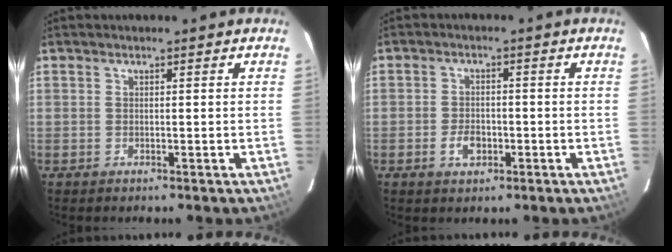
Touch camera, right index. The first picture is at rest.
{"total": 3.9, "force": [-1.6, 2.5, 2.4], "torque": [-0.049, 0.001, -0.025]}